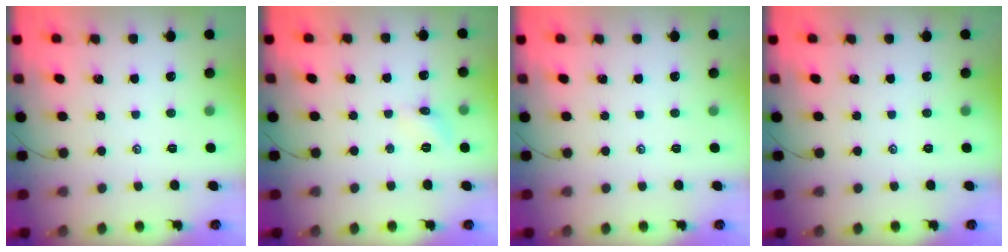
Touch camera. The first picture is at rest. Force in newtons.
{"total": 5.9, "press": 5.6, "slide": 1.8}
{"total": 0.0}
{"total": 0.0}